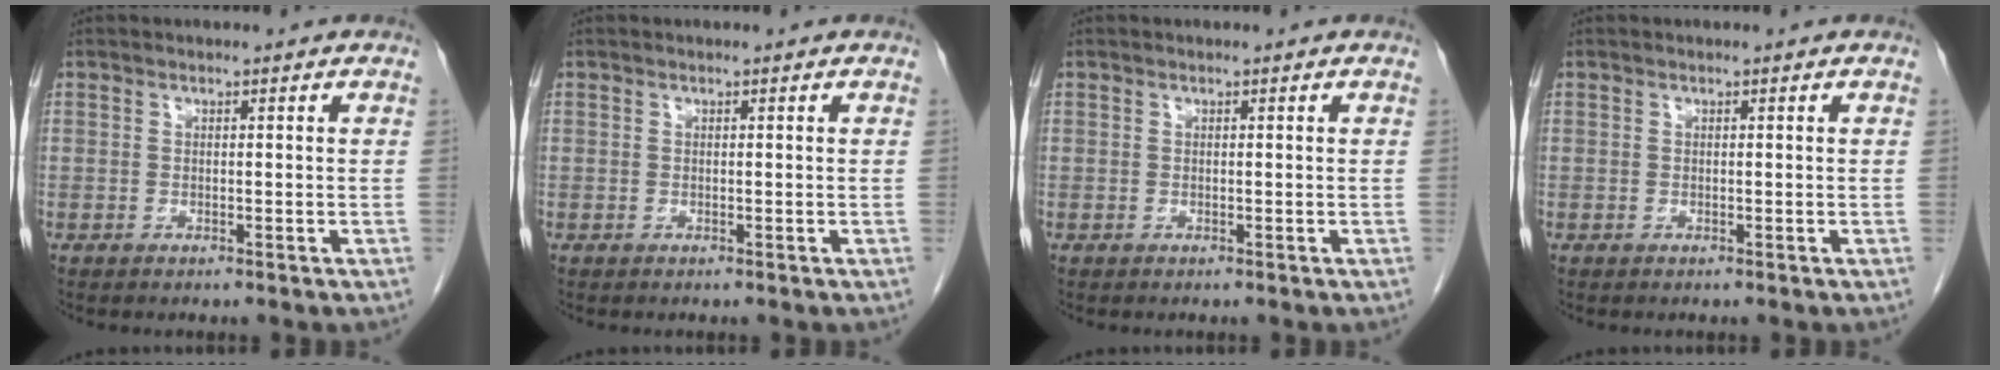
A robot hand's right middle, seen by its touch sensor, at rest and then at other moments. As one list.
[{"total": 0.0}, {"total": 0.0}, {"total": 0.0}]